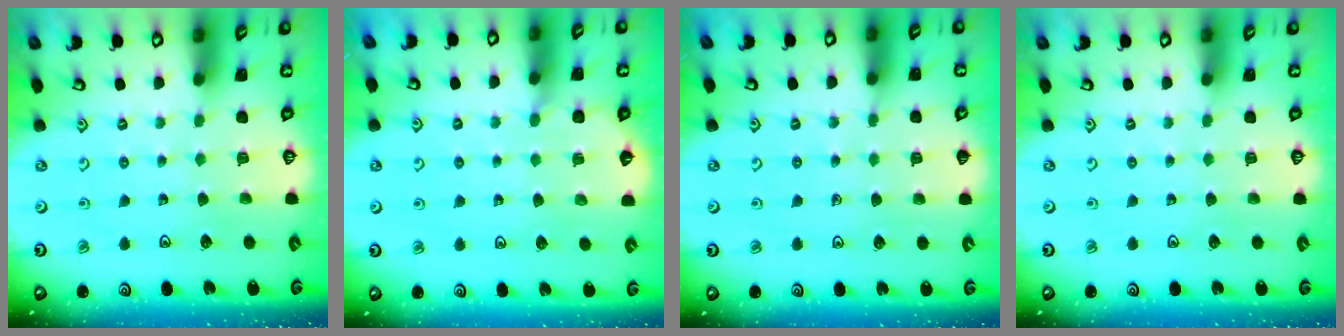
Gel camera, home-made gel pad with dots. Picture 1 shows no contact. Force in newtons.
{"total": 5.1, "press": 5.1, "slide": 0.6}
{"total": 2.7, "press": 2.6, "slide": 0.5}
{"total": 0.0}